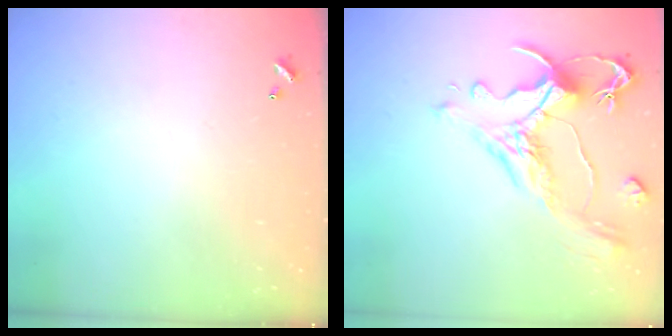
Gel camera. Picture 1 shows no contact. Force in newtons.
{"total": 1.6, "press": 0.0, "slide": 1.6}